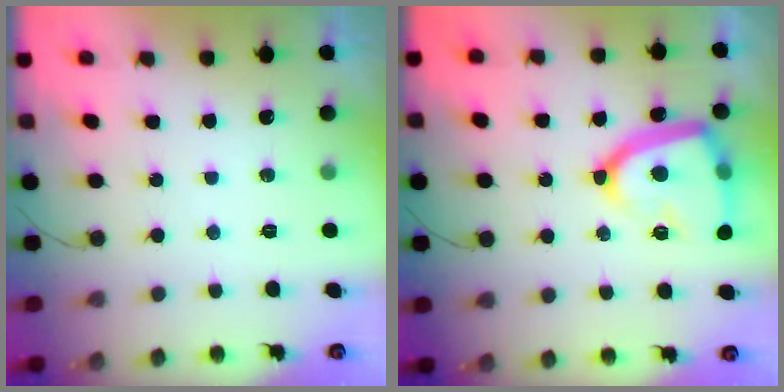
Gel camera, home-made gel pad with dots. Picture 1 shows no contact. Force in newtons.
{"total": 18.7, "press": 18.6, "slide": 1.7}